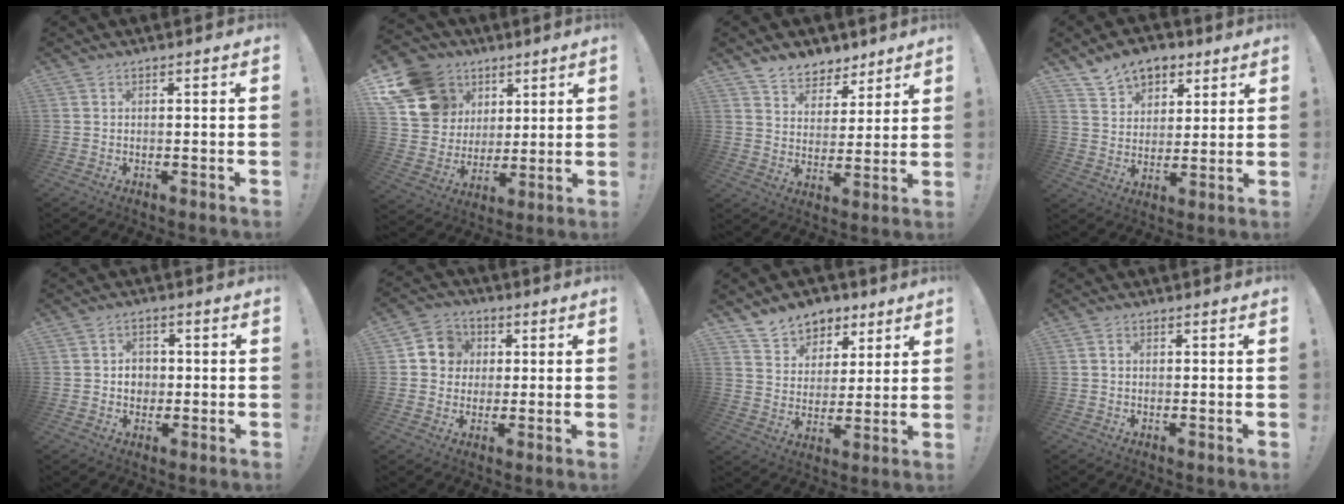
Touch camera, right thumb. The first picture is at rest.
{"total": 18.3, "force": [8.5, 14.8, 6.6], "torque": [-0.124, -0.034, 0.191]}
{"total": 7.7, "force": [5.9, 4.9, 1.1], "torque": [-0.014, -0.049, 0.115]}
{"total": 10.5, "force": [7.0, 7.0, 3.4], "torque": [-0.051, -0.044, 0.136]}
{"total": 4.7, "force": [0.0, 4.3, 1.9], "torque": [-0.019, -0.004, -0.001]}
{"total": 8.5, "force": [1.2, 8.1, 2.4], "torque": [-0.033, 0.007, 0.028]}
{"total": 9.8, "force": [7.0, 6.7, 1.7], "torque": [-0.025, -0.053, 0.137]}
{"total": 1.0, "force": [0.0, 0.8, 0.5], "torque": [-0.012, 0.004, 0.000]}